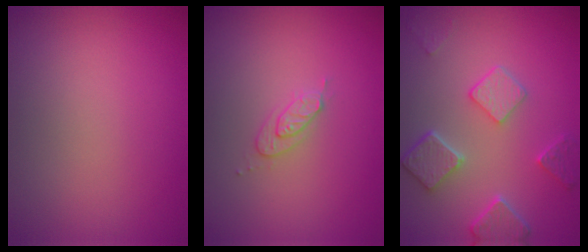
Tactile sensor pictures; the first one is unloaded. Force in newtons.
{"total": 1.7, "press": 1.6, "slide": 0.2}
{"total": 4.6, "press": 3.6, "slide": 2.8}